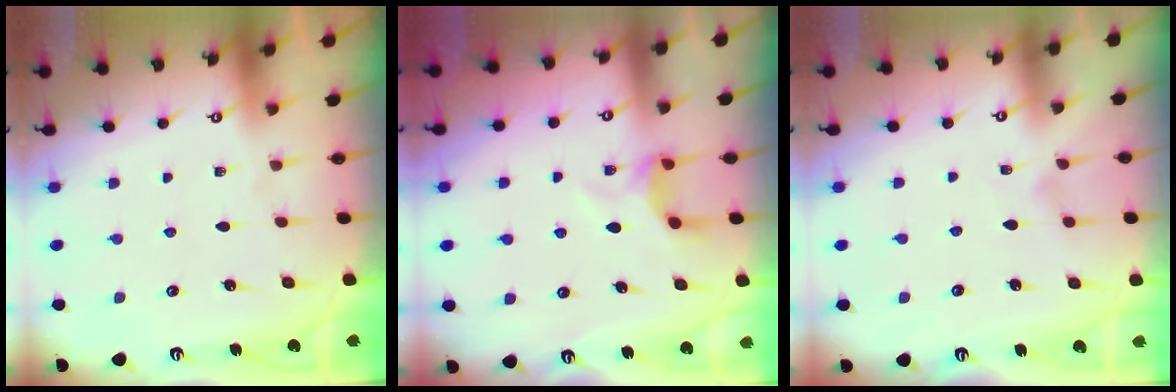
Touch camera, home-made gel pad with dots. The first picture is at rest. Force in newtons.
{"total": 5.3, "press": 5.2, "slide": 1.0}
{"total": 0.0}